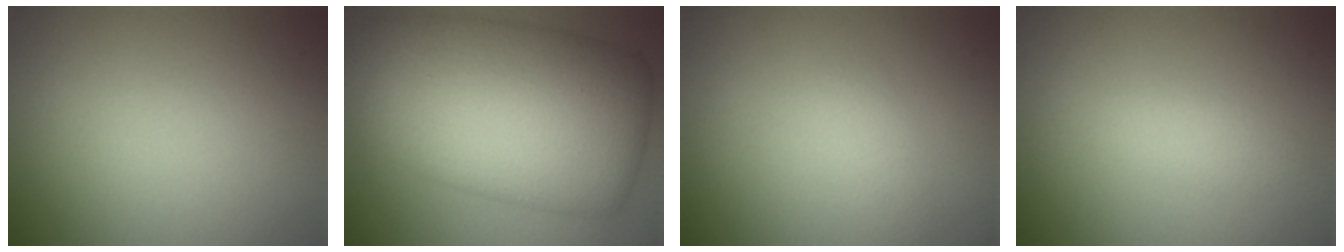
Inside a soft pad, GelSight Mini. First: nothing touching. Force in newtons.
{"total": 15.1, "press": 15.1, "slide": 0.2}
{"total": 1.3, "press": 1.3, "slide": 0.0}
{"total": 1.5, "press": 1.5, "slide": 0.0}